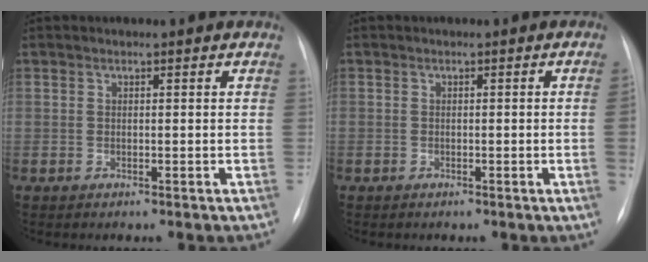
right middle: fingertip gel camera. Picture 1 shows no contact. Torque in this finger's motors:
{"motor_torque": [1.42, -0.72, 0.10, -0.21]}